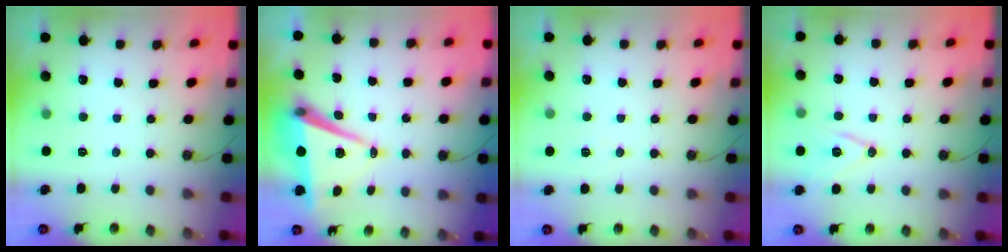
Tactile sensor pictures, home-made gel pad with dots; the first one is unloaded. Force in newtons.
{"total": 10.4, "press": 9.6, "slide": 3.9}
{"total": 6.0, "press": 4.4, "slide": 4.2}
{"total": 11.8, "press": 11.4, "slide": 3.2}